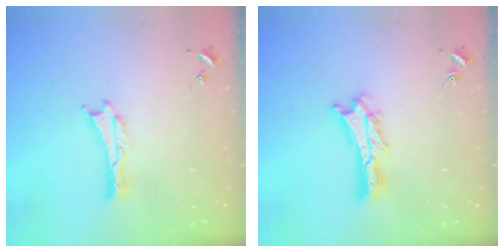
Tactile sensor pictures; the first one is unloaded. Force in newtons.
{"total": 3.5, "press": 3.5, "slide": 0.3}